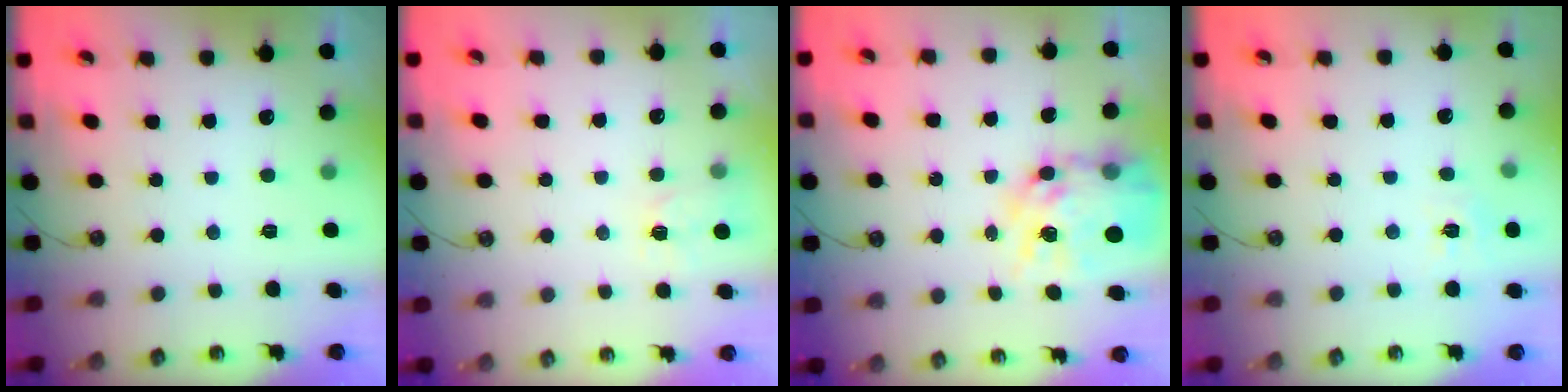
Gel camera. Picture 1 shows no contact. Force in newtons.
{"total": 4.8, "press": 4.8, "slide": 0.6}
{"total": 17.5, "press": 17.4, "slide": 1.4}
{"total": 5.5, "press": 5.5, "slide": 0.6}